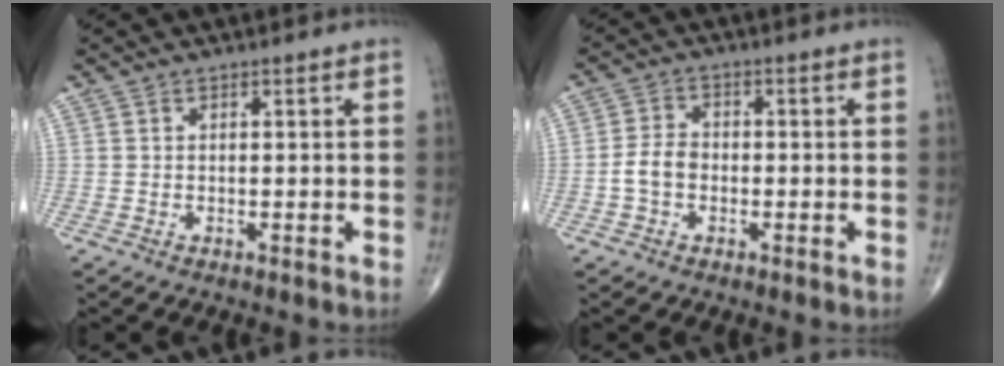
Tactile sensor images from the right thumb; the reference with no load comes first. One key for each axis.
{"total": 5.6, "fx": -1.5, "fy": 3.9, "fz": 3.6, "tx": -0.067, "ty": 0.020, "tz": -0.036}